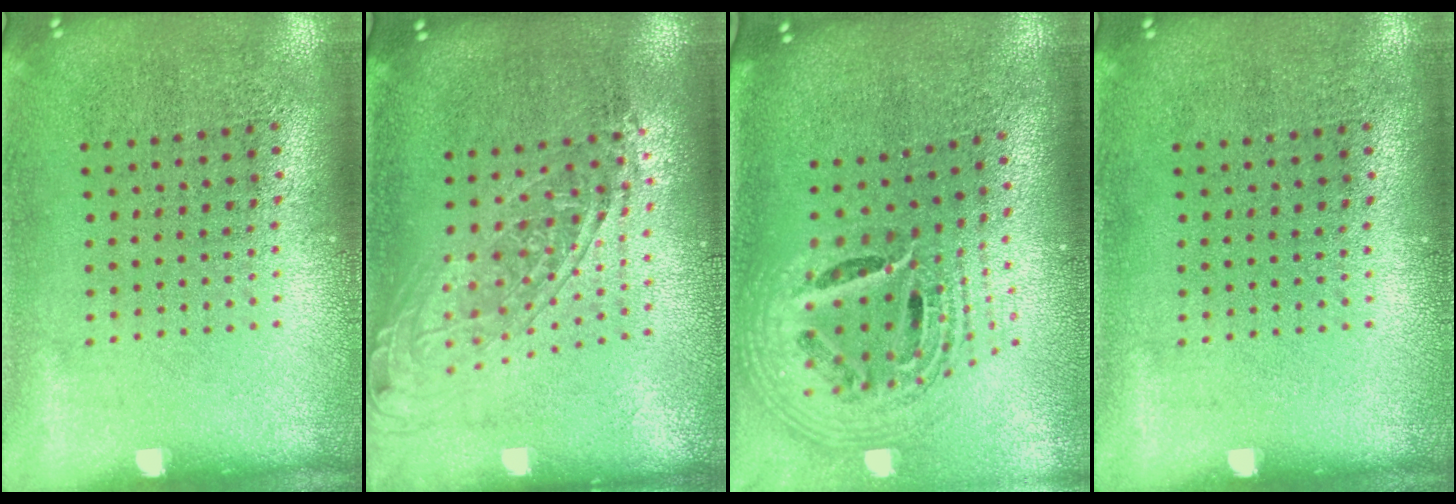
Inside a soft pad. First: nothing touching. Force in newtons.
{"total": 1.6, "press": 1.3, "slide": 0.9}
{"total": 2.2, "press": 1.6, "slide": 1.5}
{"total": 0.0}